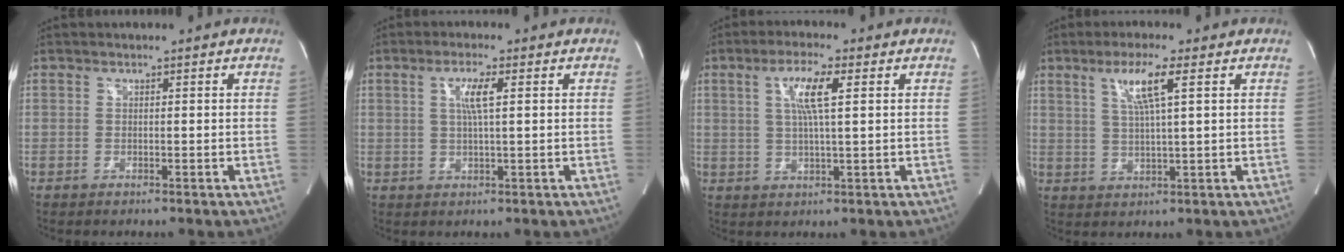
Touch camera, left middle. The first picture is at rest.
{"total": 4.0, "force": [1.1, 0.1, 3.9], "torque": [-0.071, 0.000, 0.020]}
{"total": 6.4, "force": [2.0, 0.4, 6.1], "torque": [-0.117, 0.005, 0.037]}
{"total": 6.2, "force": [2.7, -0.1, 5.6], "torque": [-0.107, -0.001, 0.051]}